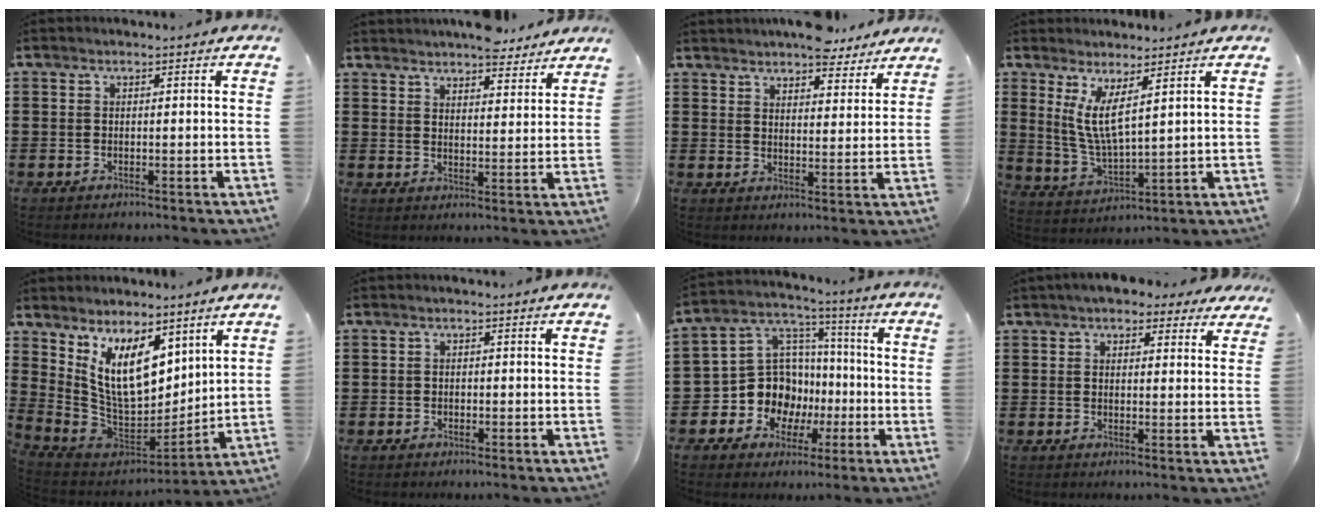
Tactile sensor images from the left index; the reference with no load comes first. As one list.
[{"total": 5.1, "force": [5.0, 0.6, 0.7], "torque": [-0.022, -0.019, 0.094]}, {"total": 5.4, "force": [5.3, 0.9, 0.9], "torque": [-0.019, -0.021, 0.097]}, {"total": 6.9, "force": [3.5, 1.5, 5.7], "torque": [-0.135, -0.018, 0.059]}, {"total": 11.5, "force": [5.4, 5.6, 8.4], "torque": [-0.187, -0.030, 0.104]}, {"total": 0.7, "force": [-0.4, 0.5, 0.1], "torque": [-0.005, 0.001, -0.009]}, {"total": 11.9, "force": [-3.0, 10.8, 3.9], "torque": [-0.123, 0.008, -0.045]}, {"total": 4.0, "force": [3.3, 1.6, 1.6], "torque": [-0.035, -0.002, 0.058]}]